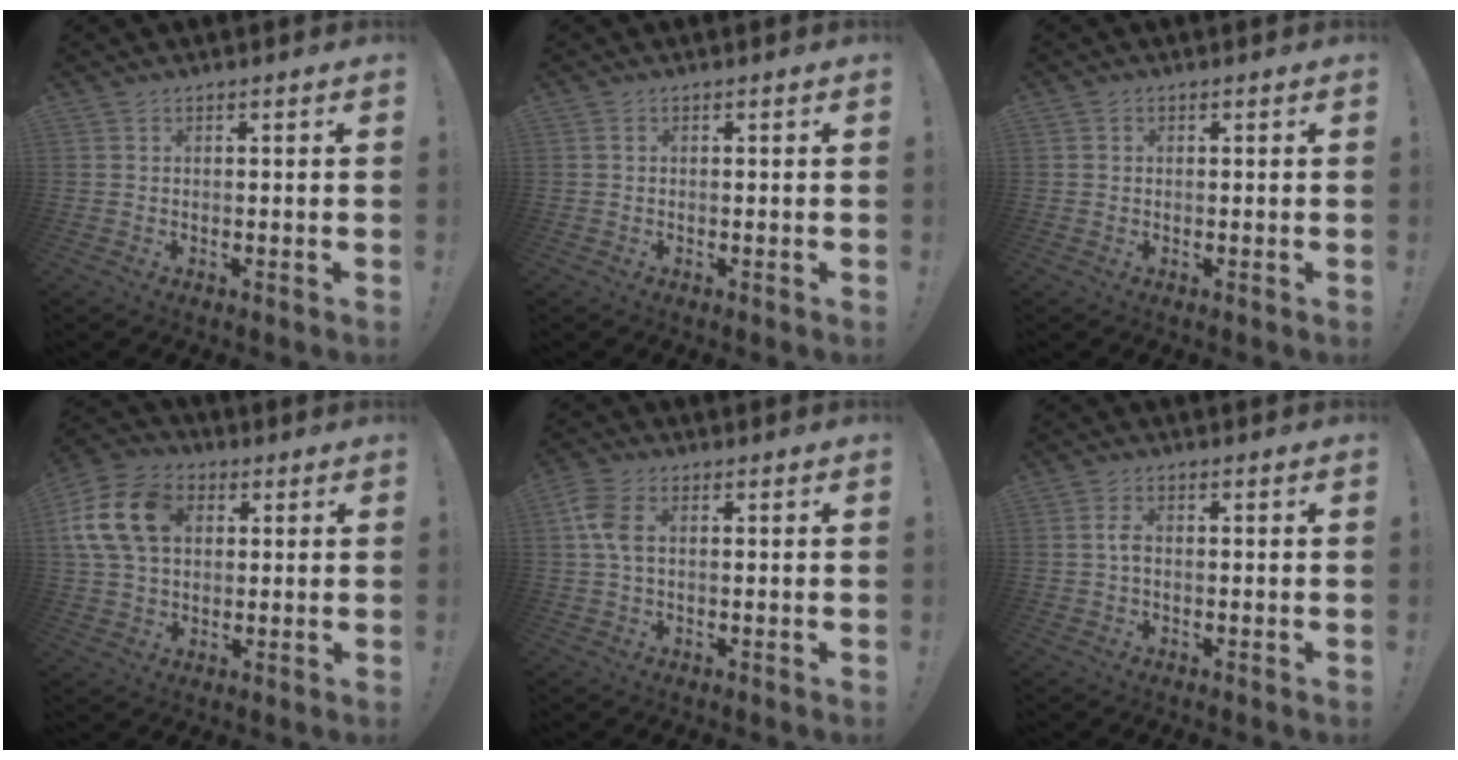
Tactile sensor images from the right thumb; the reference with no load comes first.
{"total": 0.5, "force": [-0.1, 0.4, 0.3], "torque": [-0.005, 0.003, -0.002]}
{"total": 0.6, "force": [0.1, 0.6, 0.0], "torque": [0.000, 0.002, 0.003]}
{"total": 16.4, "force": [4.1, 12.0, 10.3], "torque": [-0.200, 0.008, 0.083]}
{"total": 6.4, "force": [1.1, 3.4, 5.3], "torque": [-0.110, 0.001, 0.018]}
{"total": 2.6, "force": [-0.3, 1.3, 2.2], "torque": [-0.045, 0.010, -0.005]}